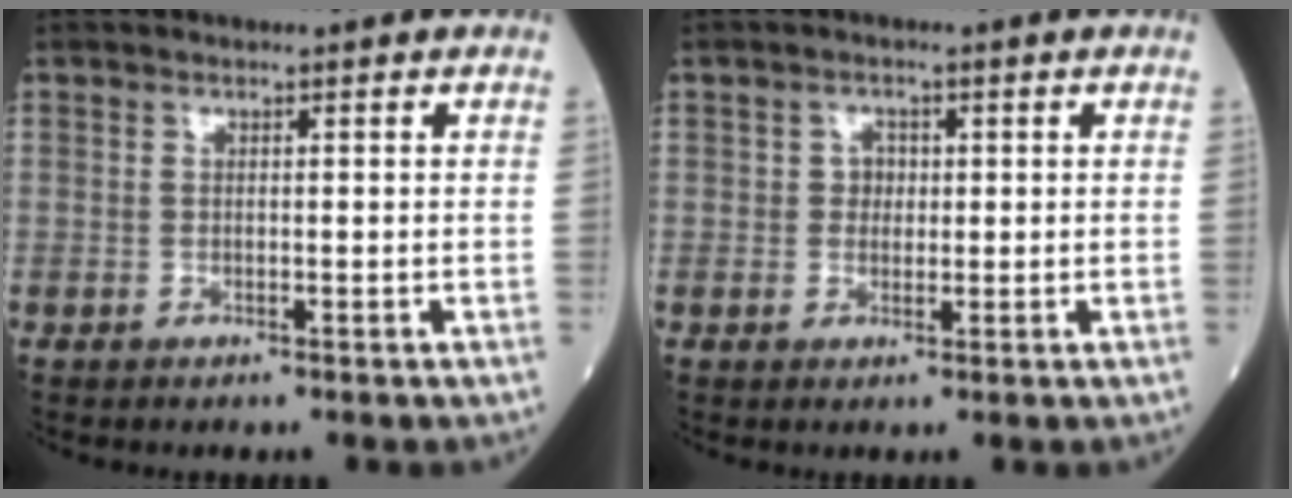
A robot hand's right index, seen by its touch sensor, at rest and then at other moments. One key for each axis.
{"total": 2.0, "fx": 0.3, "fy": 1.7, "fz": 1.0, "tx": -0.010, "ty": 0.002, "tz": 0.002}